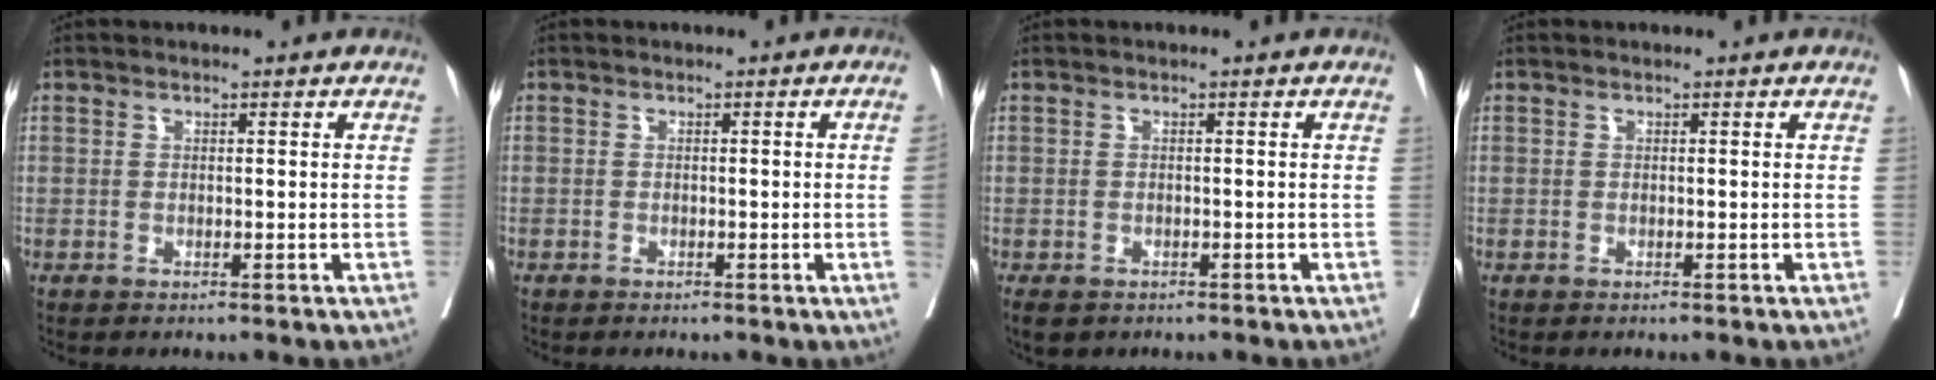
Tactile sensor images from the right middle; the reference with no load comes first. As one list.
[{"total": 1.3, "force": [-0.3, -0.5, 1.2], "torque": [-0.013, -0.001, -0.006]}, {"total": 4.8, "force": [-3.2, 3.1, 2.0], "torque": [-0.039, -0.007, -0.045]}, {"total": 0.0}]